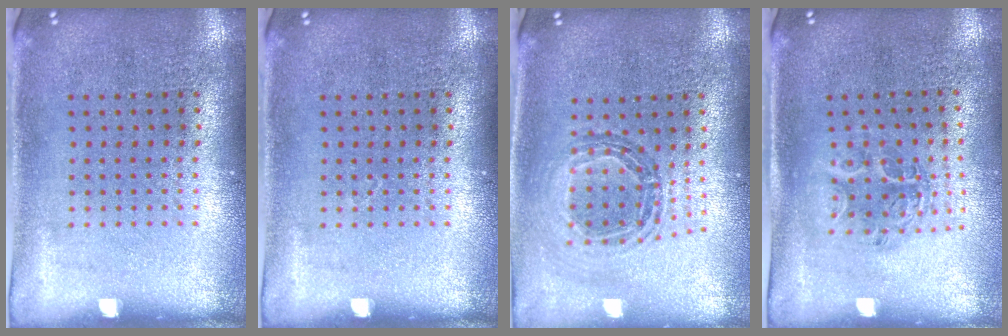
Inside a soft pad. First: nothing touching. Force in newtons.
{"total": 0.0}
{"total": 0.7, "press": 0.7, "slide": 0.1}
{"total": 1.1, "press": 1.1, "slide": 0.2}